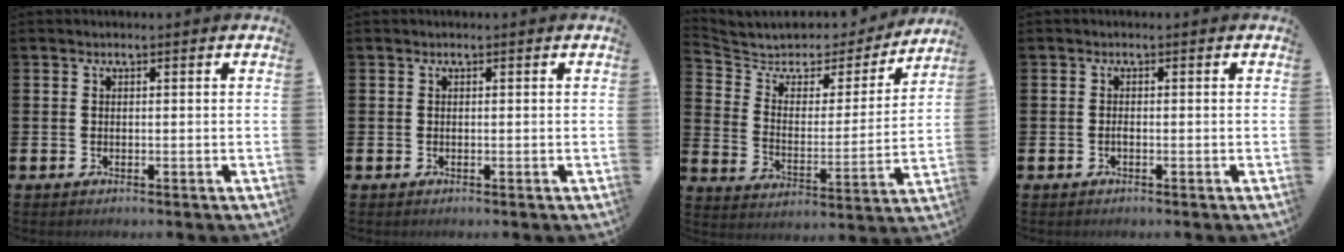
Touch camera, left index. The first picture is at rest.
{"total": 0.0}
{"total": 5.6, "force": [4.8, 2.8, 0.8], "torque": [-0.057, -0.038, 0.078]}
{"total": 0.5, "force": [-0.3, 0.1, 0.4], "torque": [-0.002, -0.006, -0.006]}